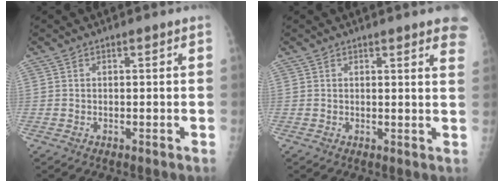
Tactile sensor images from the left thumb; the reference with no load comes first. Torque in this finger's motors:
{"motor_torque": [2.28, 0.91, 0.68, -0.31, 0.01]}